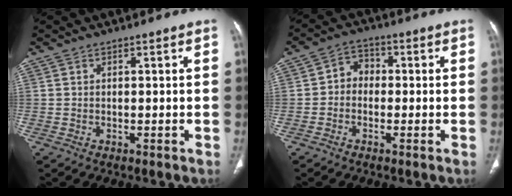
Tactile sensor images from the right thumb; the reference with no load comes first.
{"total": 4.4, "force": [-0.6, 3.7, 2.3], "torque": [-0.015, 0.020, -0.024]}